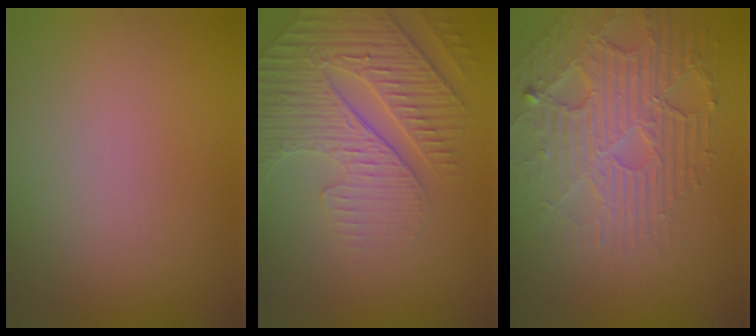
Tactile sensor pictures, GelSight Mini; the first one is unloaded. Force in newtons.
{"total": 4.6, "press": 4.3, "slide": 1.6}
{"total": 5.8, "press": 4.6, "slide": 3.5}